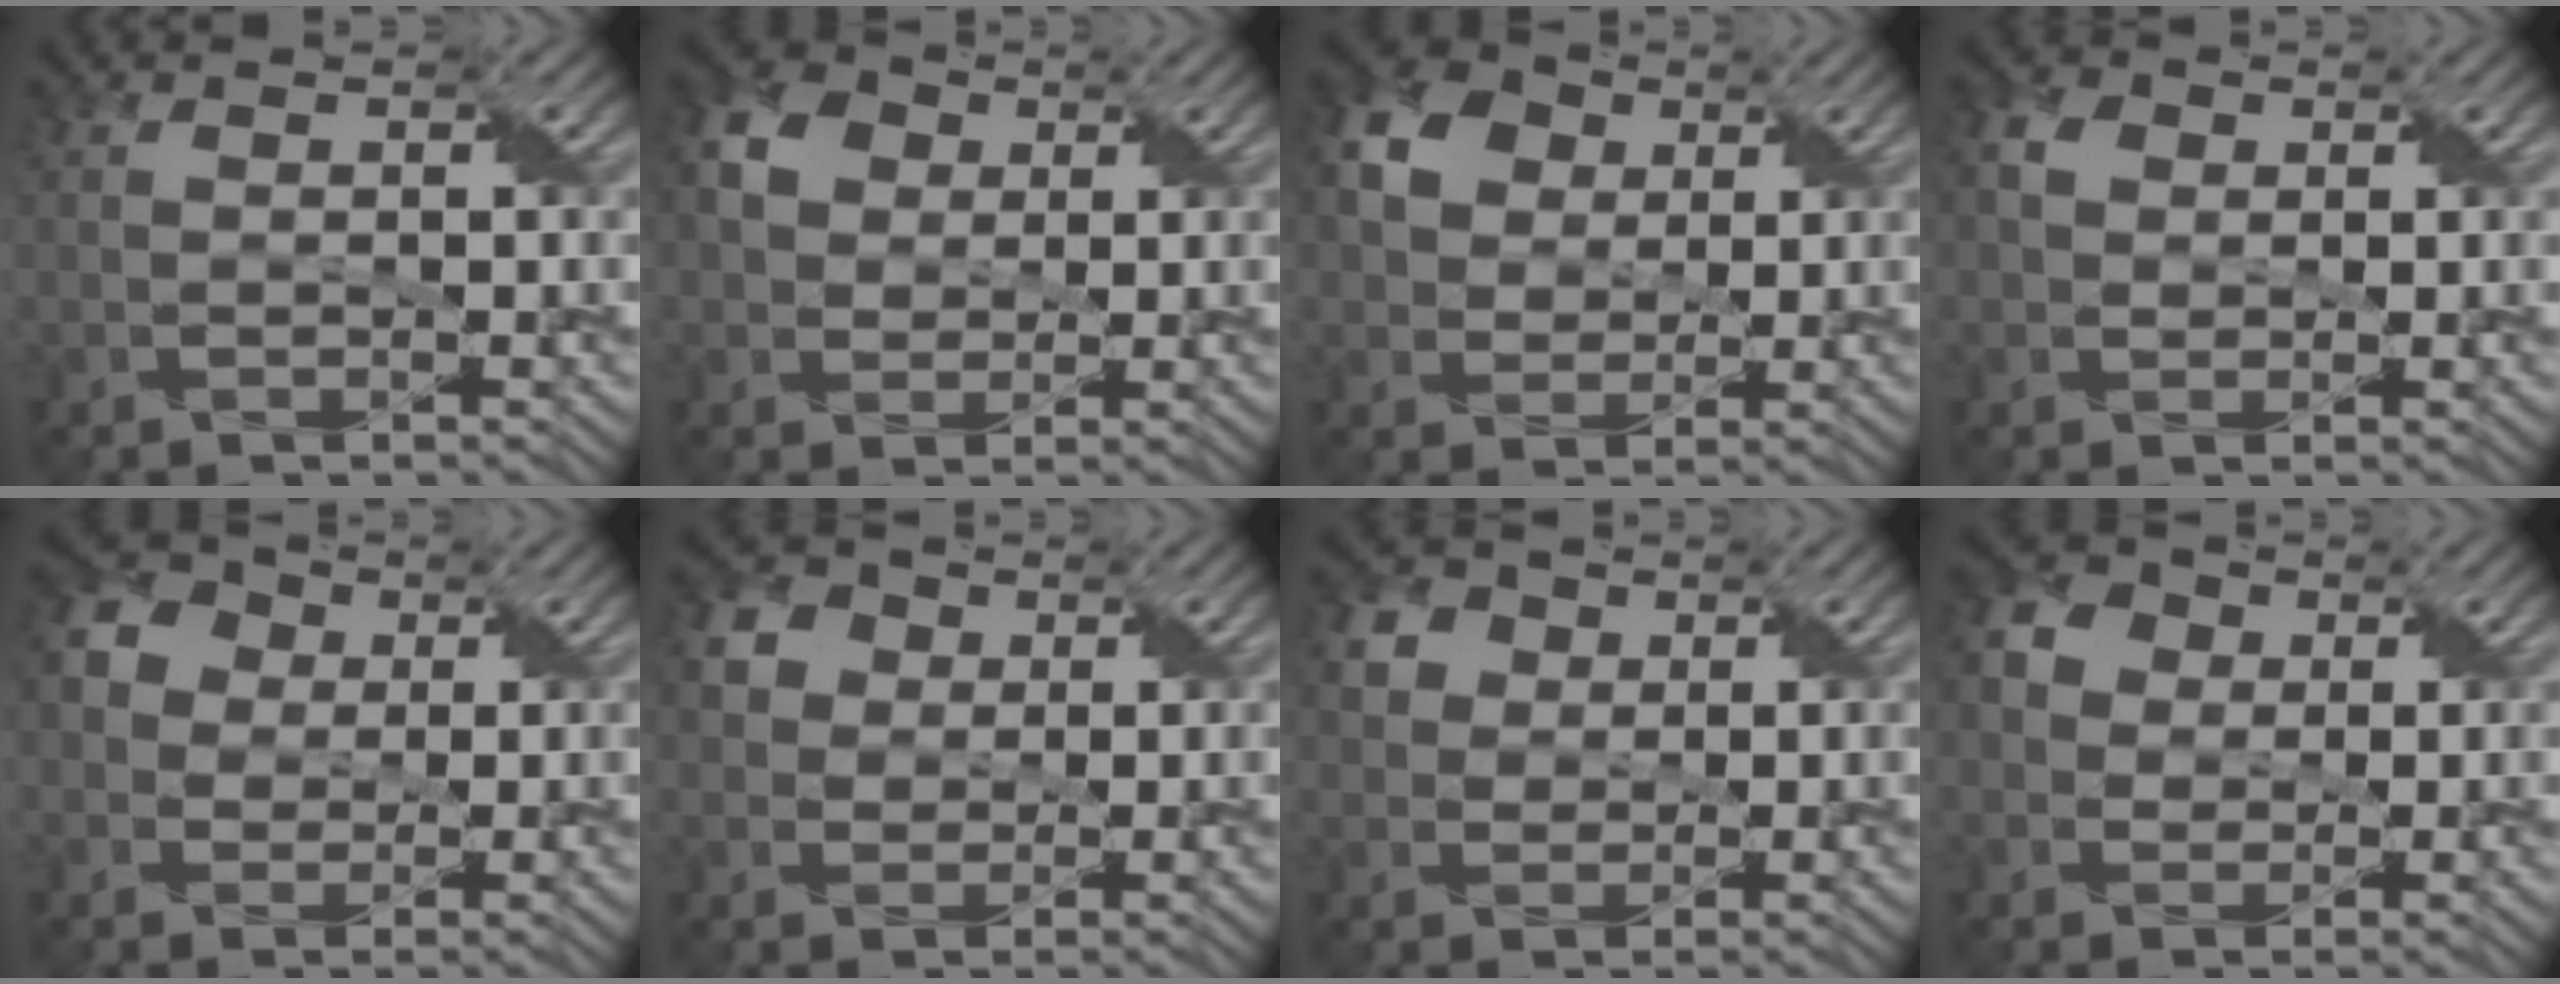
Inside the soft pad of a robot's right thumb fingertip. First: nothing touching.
{"total": 6.1, "force": [1.6, 5.0, 3.2], "torque": [-0.087, 0.014, 0.019]}
{"total": 9.4, "force": [3.1, 7.3, 5.0], "torque": [-0.147, 0.029, 0.051]}
{"total": 3.1, "force": [0.8, 2.6, 1.6], "torque": [-0.040, 0.008, 0.008]}
{"total": 6.6, "force": [1.3, 5.8, 2.9], "torque": [-0.090, 0.023, 0.006]}
{"total": 5.5, "force": [1.6, 4.7, 2.3], "torque": [-0.083, 0.015, 0.013]}
{"total": 5.0, "force": [1.7, 4.2, 2.0], "torque": [-0.068, 0.007, 0.025]}
{"total": 4.9, "force": [0.9, 4.3, 2.1], "torque": [-0.068, 0.012, 0.006]}